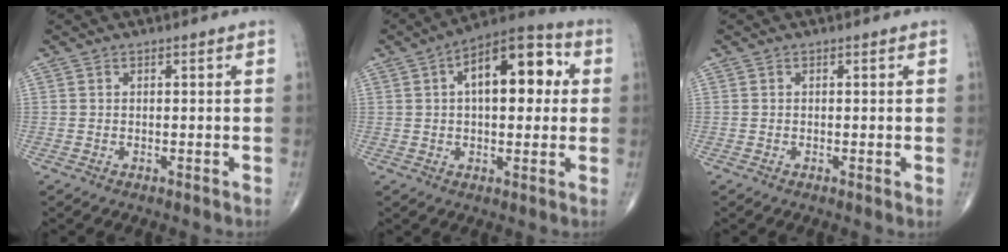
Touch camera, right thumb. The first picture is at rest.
{"total": 15.6, "force": [3.4, 7.7, 13.1], "torque": [-0.163, 0.026, 0.044]}
{"total": 0.6, "force": [0.0, 0.1, 0.6], "torque": [-0.013, -0.003, -0.003]}